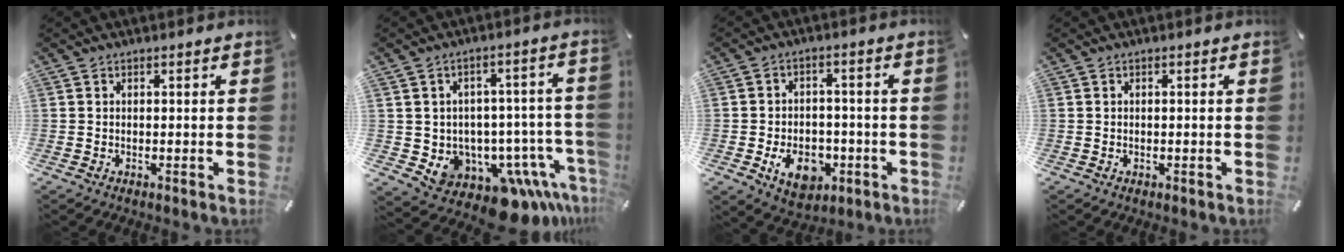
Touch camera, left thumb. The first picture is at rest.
{"total": 10.5, "force": [-5.2, 8.2, 4.0], "torque": [-0.034, 0.004, -0.075]}
{"total": 9.8, "force": [-3.6, 7.0, 5.9], "torque": [-0.100, 0.014, -0.061]}
{"total": 0.0}